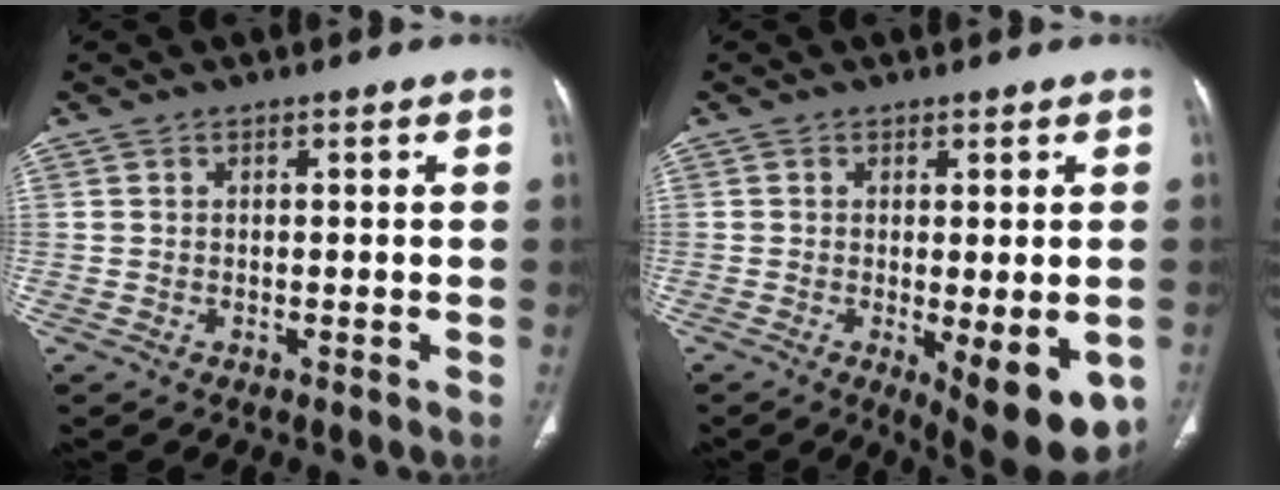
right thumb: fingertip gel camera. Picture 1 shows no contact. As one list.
[{"total": 11.6, "force": [-3.7, 4.1, 10.2], "torque": [-0.126, -0.021, -0.041]}]